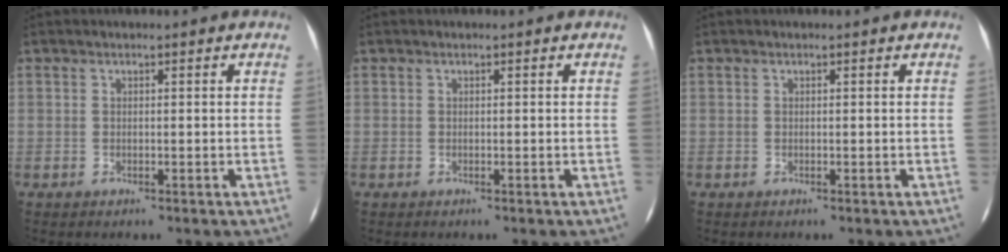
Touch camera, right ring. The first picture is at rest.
{"total": 0.0}
{"total": 0.0}